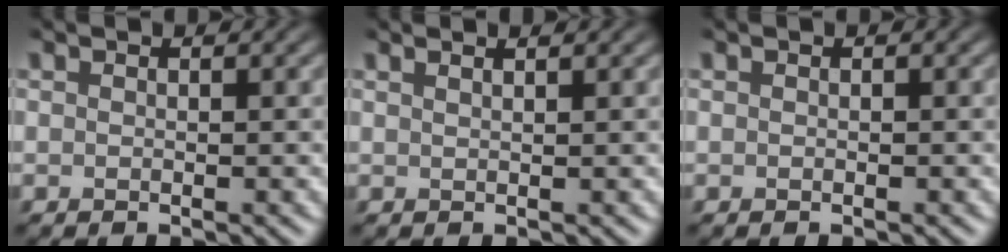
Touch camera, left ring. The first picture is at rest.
{"total": 1.9, "force": [1.3, 0.7, 1.2], "torque": [0.001, -0.002, -0.001]}
{"total": 0.0}